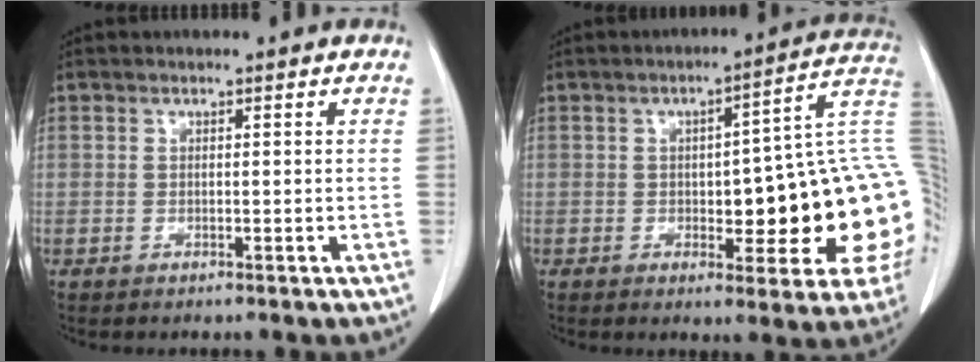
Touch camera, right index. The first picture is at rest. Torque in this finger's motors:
{"motor_torque": [1.66, -0.48, 0.47, 0.09]}